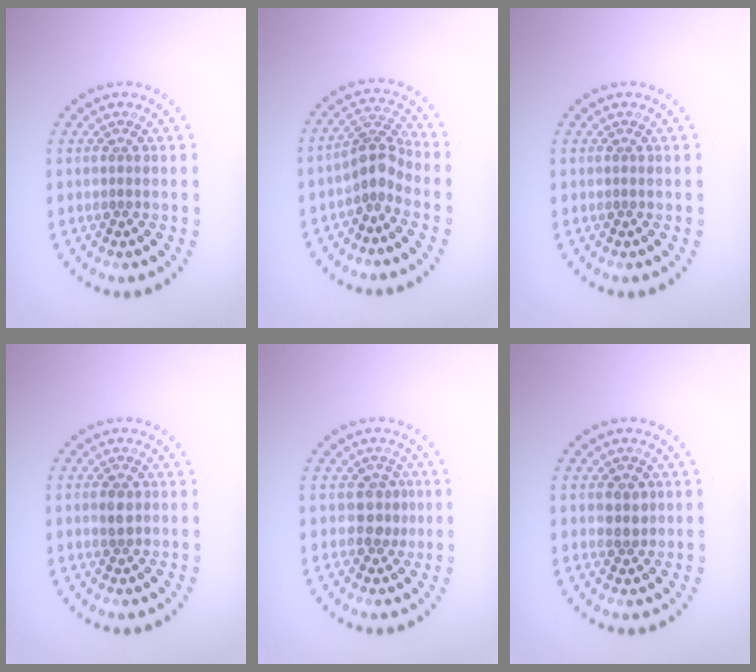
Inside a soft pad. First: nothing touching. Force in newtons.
{"total": 2.9, "press": 2.2, "slide": 1.8}
{"total": 0.0}
{"total": 1.5, "press": 1.5, "slide": 0.1}
{"total": 1.9, "press": 1.6, "slide": 1.1}
{"total": 1.8, "press": 1.7, "slide": 0.6}